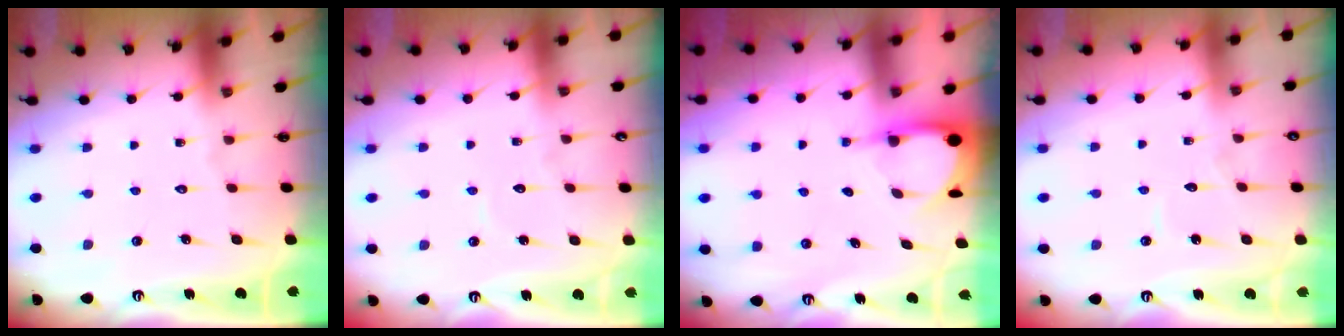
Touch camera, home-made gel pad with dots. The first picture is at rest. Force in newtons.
{"total": 3.5, "press": 3.5, "slide": 0.3}
{"total": 3.9, "press": 3.9, "slide": 0.2}
{"total": 3.0, "press": 3.0, "slide": 0.3}